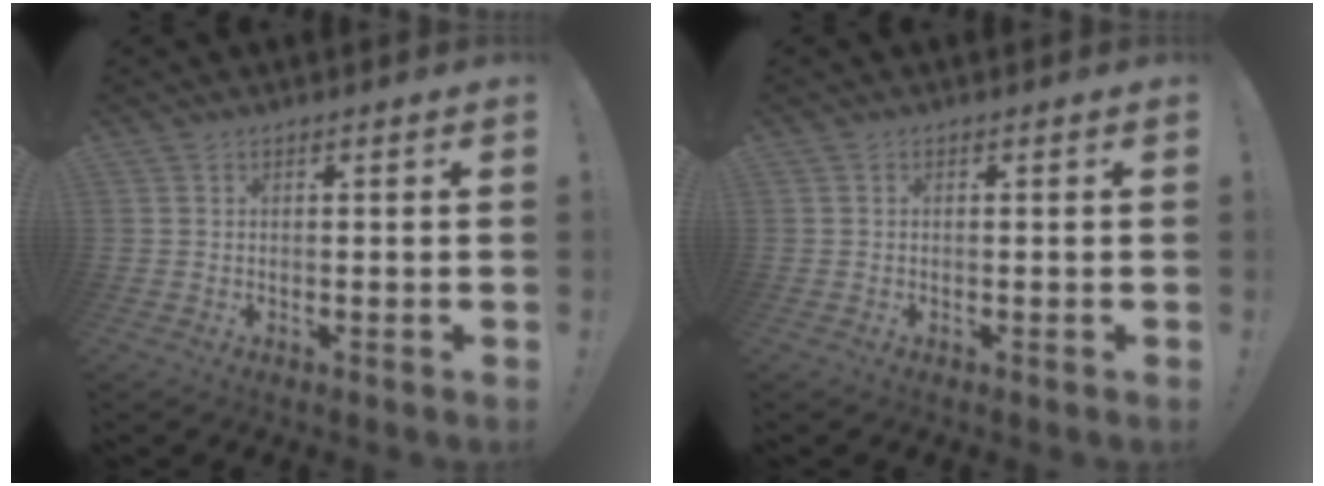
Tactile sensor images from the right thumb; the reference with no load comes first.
{"total": 0.0}